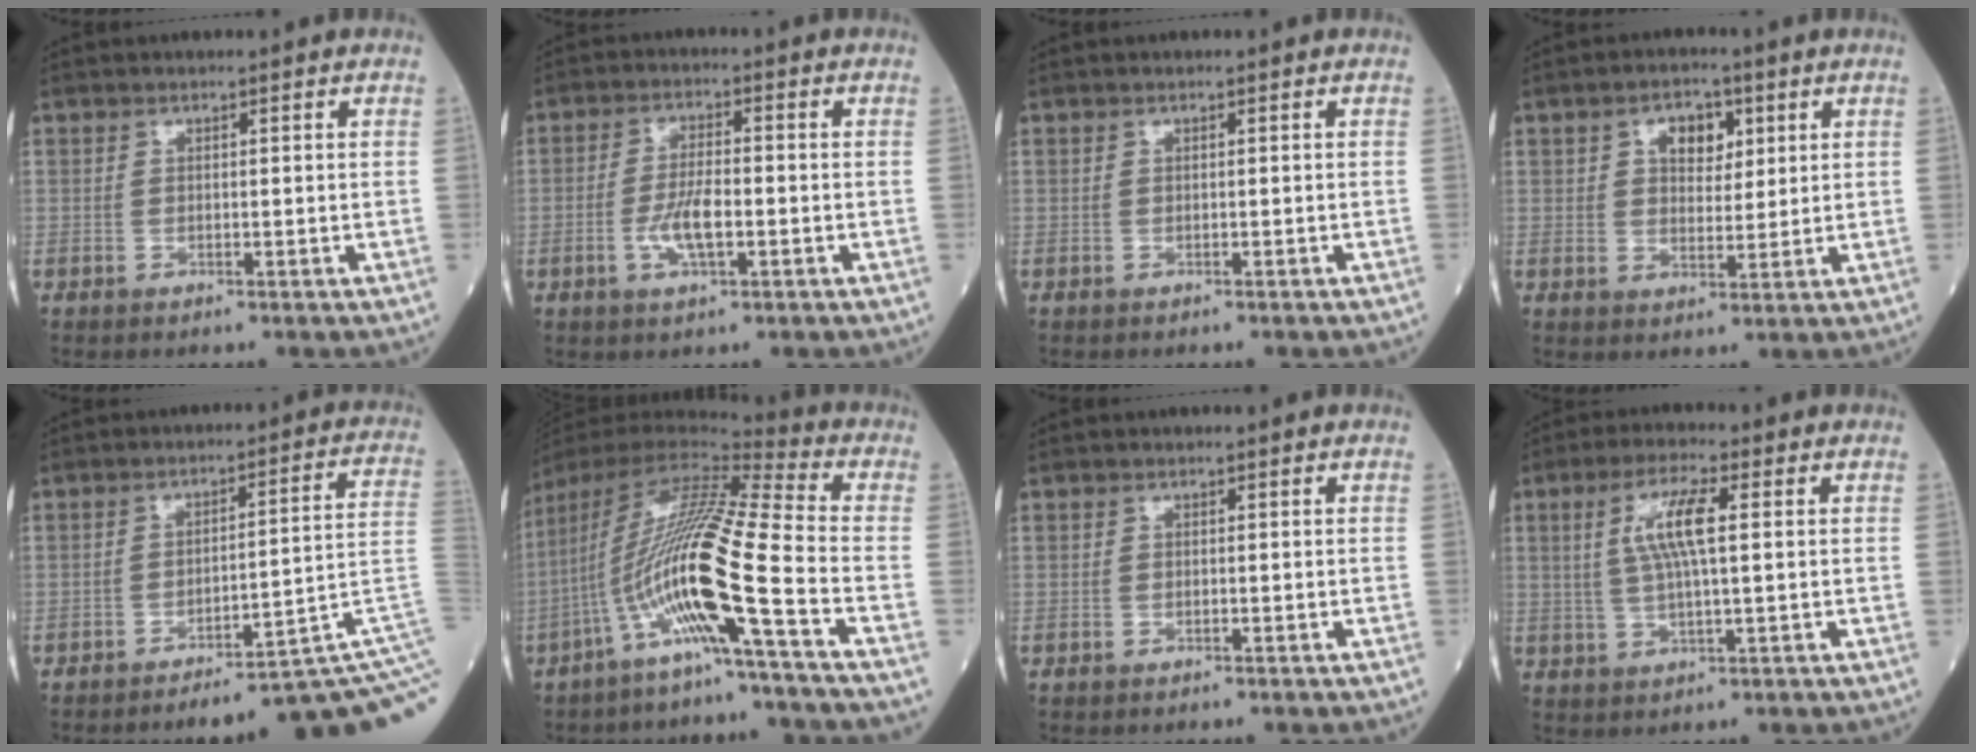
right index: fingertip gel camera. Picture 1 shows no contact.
{"total": 5.5, "force": [-1.5, 1.5, 5.1], "torque": [-0.100, 0.002, -0.026]}
{"total": 0.6, "force": [-0.6, 0.1, 0.2], "torque": [0.000, -0.001, -0.010]}
{"total": 5.1, "force": [2.0, 3.2, 3.5], "torque": [-0.053, 0.011, 0.034]}
{"total": 12.7, "force": [-7.7, -1.5, 10.0], "torque": [-0.045, 0.046, -0.099]}
{"total": 16.9, "force": [-6.0, -1.0, 15.8], "torque": [-0.308, 0.000, -0.126]}
{"total": 0.0}
{"total": 7.1, "force": [1.5, 1.1, 6.8], "torque": [-0.139, 0.008, 0.030]}